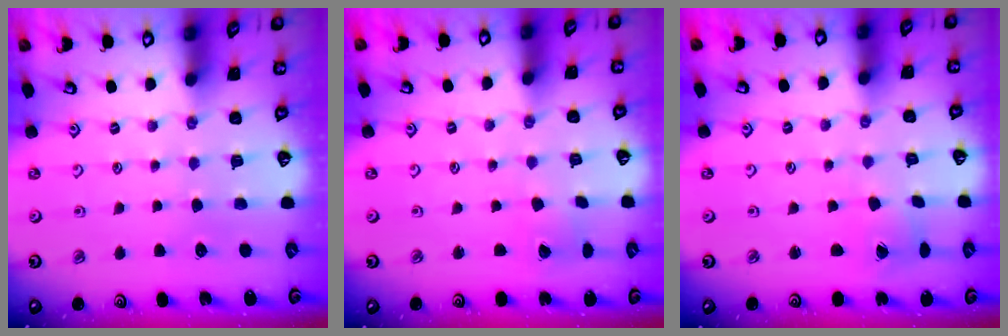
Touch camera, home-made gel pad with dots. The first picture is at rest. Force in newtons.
{"total": 1.8, "press": 1.7, "slide": 0.1}
{"total": 1.9, "press": 1.9, "slide": 0.2}